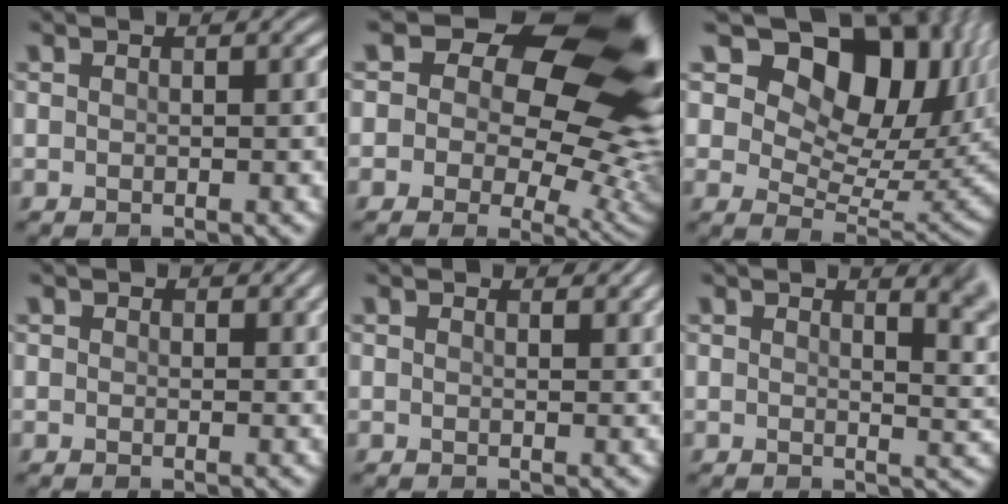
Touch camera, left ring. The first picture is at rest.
{"total": 16.3, "force": [6.0, 9.6, 11.7], "torque": [-0.129, 0.027, 0.094]}
{"total": 13.3, "force": [6.9, 7.6, 8.4], "torque": [-0.124, 0.004, 0.107]}
{"total": 0.9, "force": [0.6, 0.1, -0.7], "torque": [0.012, -0.001, 0.004]}
{"total": 1.2, "force": [1.1, -0.4, -0.4], "torque": [0.004, -0.001, 0.010]}
{"total": 4.0, "force": [2.6, 1.3, 2.8], "torque": [-0.005, 0.011, 0.023]}